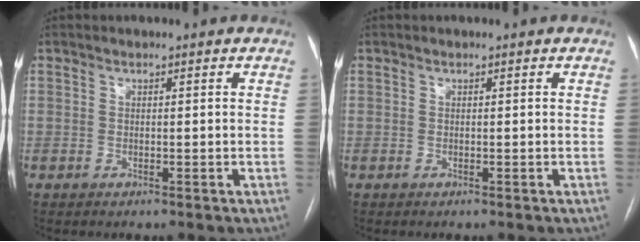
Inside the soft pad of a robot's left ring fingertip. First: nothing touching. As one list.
[{"total": 0.0}]